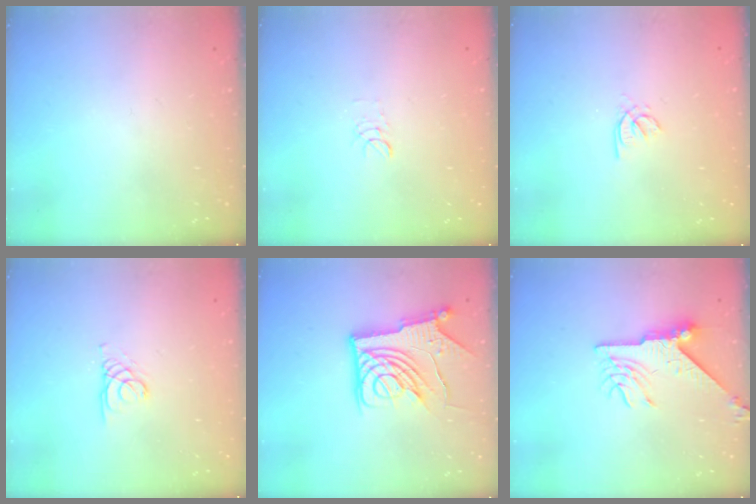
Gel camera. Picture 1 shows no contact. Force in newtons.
{"total": 4.1, "press": 4.1, "slide": 0.4}
{"total": 1.7, "press": 1.6, "slide": 0.4}
{"total": 1.5, "press": 1.5, "slide": 0.1}
{"total": 13.0, "press": 12.9, "slide": 1.7}
{"total": 8.3, "press": 8.3, "slide": 1.0}